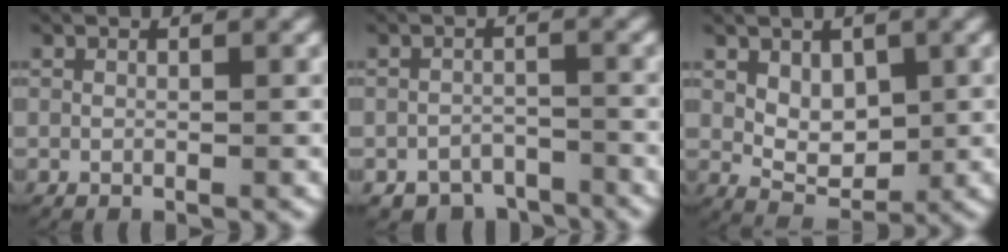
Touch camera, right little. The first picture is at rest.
{"total": 5.5, "force": [-4.8, 2.7, 0.4], "torque": [0.014, -0.013, -0.083]}
{"total": 4.1, "force": [0.5, 2.9, 2.8], "torque": [-0.055, -0.024, 0.021]}